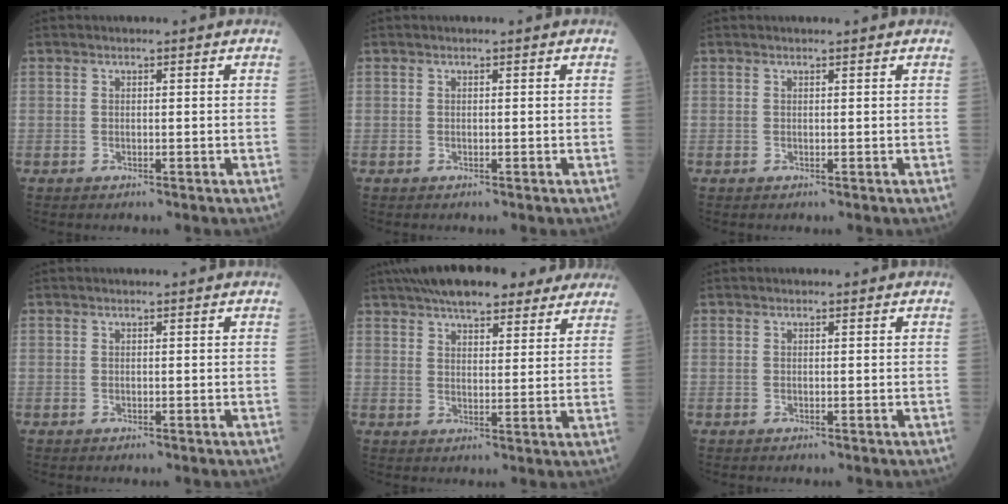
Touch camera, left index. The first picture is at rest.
{"total": 0.0}
{"total": 0.8, "force": [0.7, -0.1, 0.2], "torque": [-0.007, 0.004, 0.011]}
{"total": 0.0}
{"total": 17.2, "force": [14.0, 5.3, 8.5], "torque": [-0.132, 0.046, 0.190]}
{"total": 0.0}